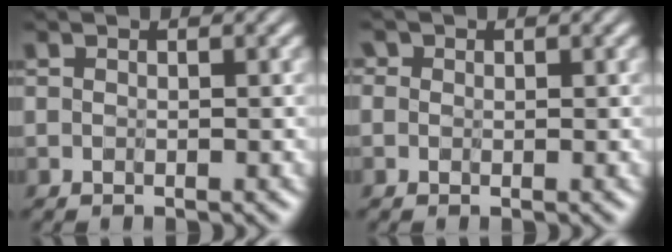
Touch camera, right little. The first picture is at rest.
{"total": 1.8, "force": [0.8, 1.5, 0.7], "torque": [-0.028, 0.010, -0.004]}